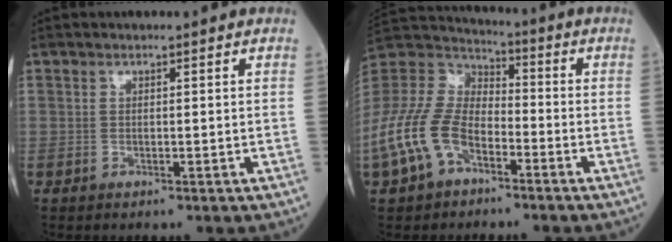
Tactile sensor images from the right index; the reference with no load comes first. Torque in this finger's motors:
{"motor_torque": [1.72, -0.42, 1.05, 0.12]}